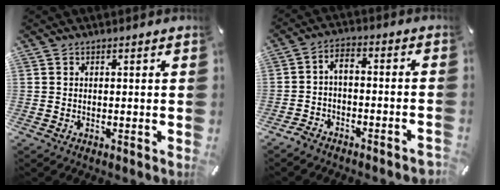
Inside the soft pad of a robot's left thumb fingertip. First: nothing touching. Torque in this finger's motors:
{"motor_torque": [0.65, 0.88, 0.61, 0.43, 0.07]}